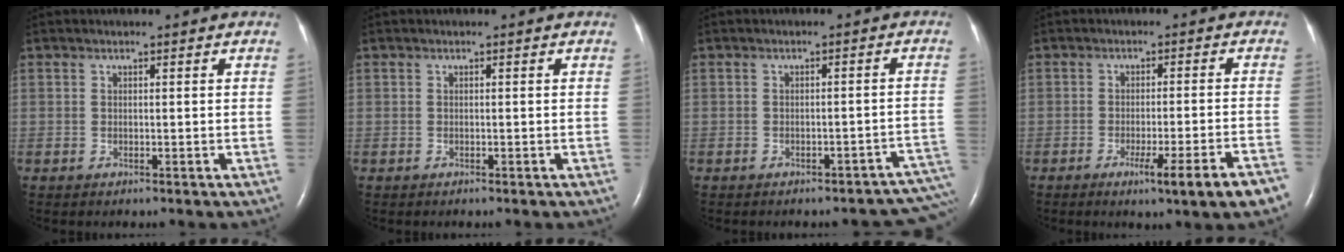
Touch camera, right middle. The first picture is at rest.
{"total": 0.0}
{"total": 9.3, "force": [-7.8, 3.3, 3.8], "torque": [-0.022, 0.026, -0.081]}
{"total": 9.0, "force": [-5.5, -0.7, 7.1], "torque": [-0.085, -0.019, -0.074]}